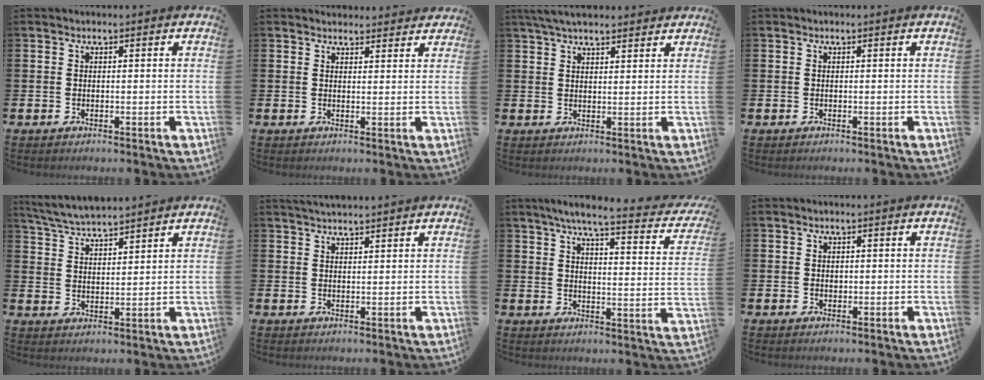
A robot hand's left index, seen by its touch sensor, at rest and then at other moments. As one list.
[{"total": 2.5, "force": [2.4, 0.7, -0.1], "torque": [0.009, -0.013, 0.041]}, {"total": 4.5, "force": [4.0, 1.1, 1.5], "torque": [-0.041, -0.006, 0.076]}, {"total": 0.0}, {"total": 5.1, "force": [5.0, 0.3, 0.8], "torque": [-0.034, -0.025, 0.089]}, {"total": 2.6, "force": [2.5, 0.2, 0.5], "torque": [-0.010, -0.008, 0.046]}, {"total": 5.8, "force": [4.8, 0.7, 3.3], "torque": [-0.070, -0.035, 0.071]}, {"total": 0.8, "force": [0.4, 0.6, 0.2], "torque": [0.010, 0.000, 0.004]}]